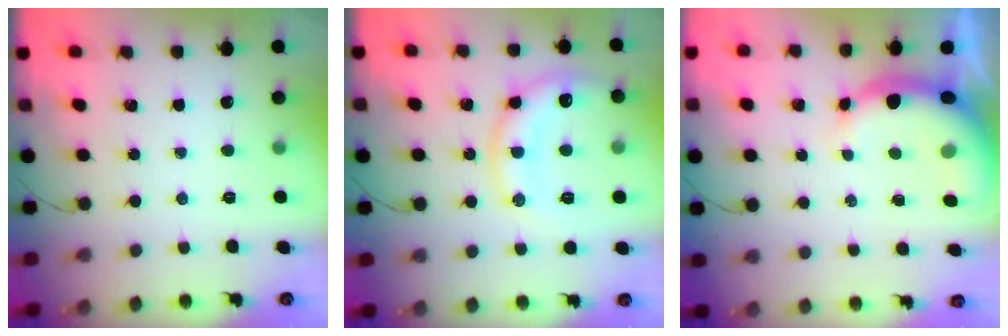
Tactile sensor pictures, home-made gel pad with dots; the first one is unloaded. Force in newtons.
{"total": 12.5, "press": 12.4, "slide": 1.6}
{"total": 7.7, "press": 7.6, "slide": 1.7}